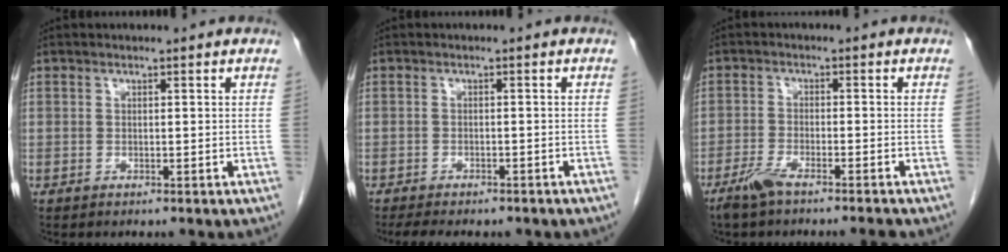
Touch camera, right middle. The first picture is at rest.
{"total": 9.6, "force": [-7.9, 3.4, 4.2], "torque": [-0.069, 0.001, -0.093]}
{"total": 4.5, "force": [-3.8, 0.1, 2.5], "torque": [-0.051, -0.009, -0.074]}